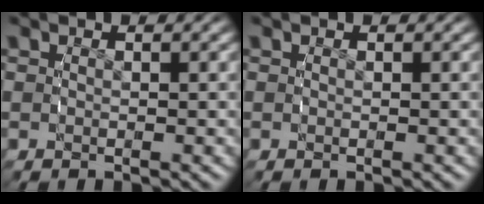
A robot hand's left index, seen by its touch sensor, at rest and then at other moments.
{"total": 0.0}